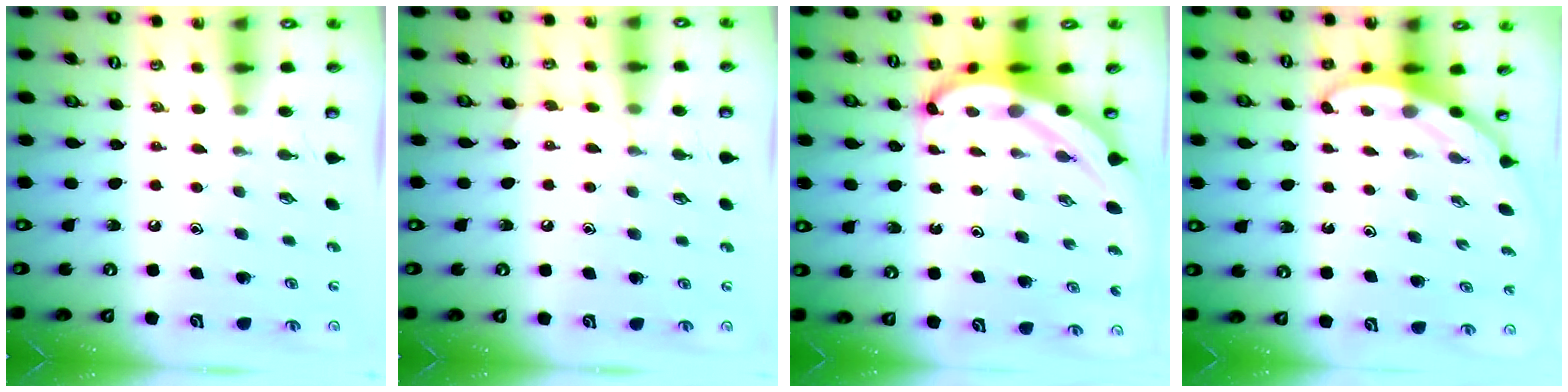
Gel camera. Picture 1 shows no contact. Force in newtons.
{"total": 5.8, "press": 5.8, "slide": 0.6}
{"total": 6.8, "press": 6.8, "slide": 0.7}
{"total": 3.1, "press": 3.1, "slide": 0.2}